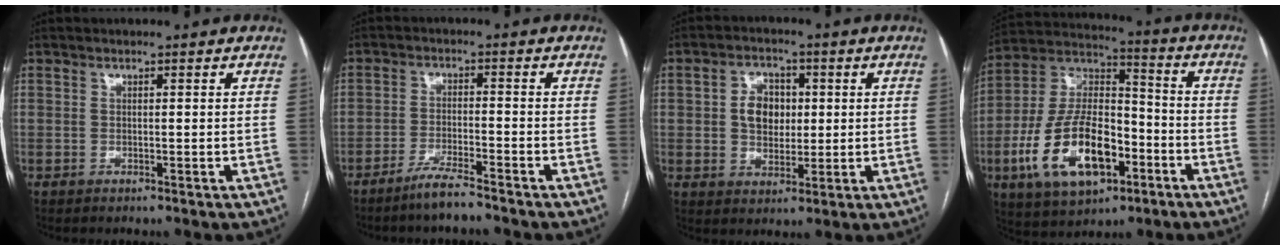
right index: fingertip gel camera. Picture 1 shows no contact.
{"total": 4.7, "force": [-4.0, -0.1, 2.5], "torque": [-0.048, -0.010, -0.077]}
{"total": 6.2, "force": [0.8, 4.6, 4.1], "torque": [-0.074, 0.014, 0.019]}
{"total": 18.3, "force": [-6.9, 8.7, 14.5], "torque": [-0.295, 0.009, -0.114]}